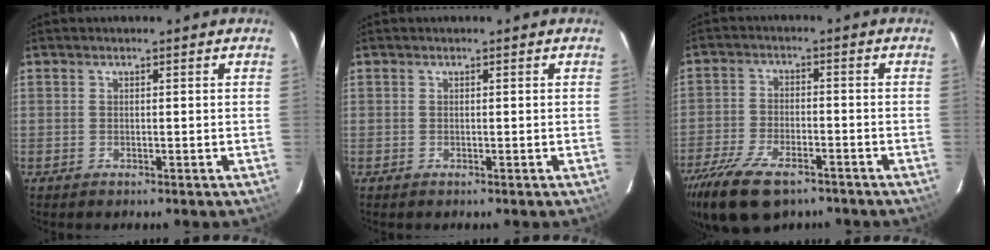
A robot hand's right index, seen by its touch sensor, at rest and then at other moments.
{"total": 0.0}
{"total": 15.1, "force": [-10.3, 6.7, 8.6], "torque": [-0.201, -0.027, -0.182]}